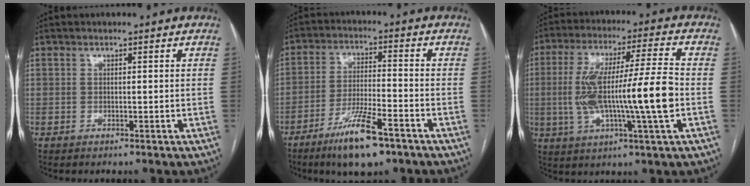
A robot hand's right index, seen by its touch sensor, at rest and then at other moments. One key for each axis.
{"total": 10.4, "fx": -6.6, "fy": 1.7, "fz": 7.8, "tx": -0.146, "ty": -0.017, "tz": -0.115}
{"total": 15.8, "fx": -1.7, "fy": 0.6, "fz": 15.7, "tx": -0.295, "ty": 0.013, "tz": -0.029}